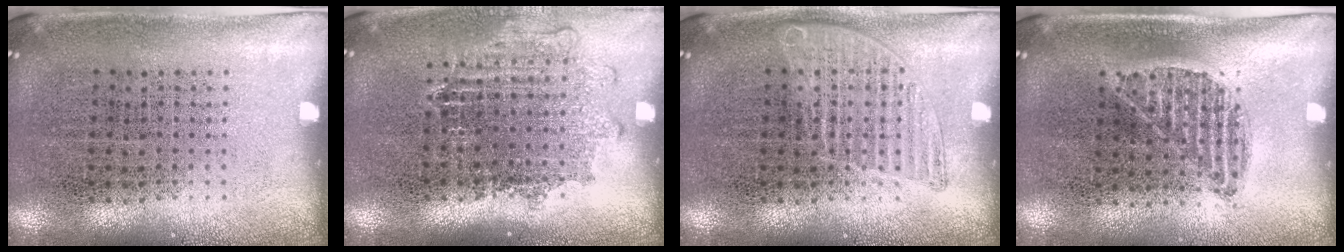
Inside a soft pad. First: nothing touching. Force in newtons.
{"total": 1.1, "press": 1.1, "slide": 0.4}
{"total": 1.6, "press": 1.6, "slide": 0.2}
{"total": 0.9, "press": 0.8, "slide": 0.5}